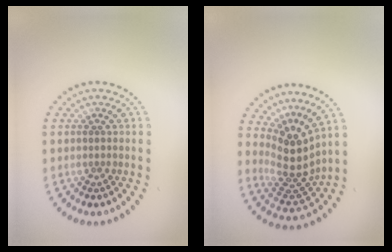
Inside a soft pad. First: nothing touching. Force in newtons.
{"total": 4.1, "press": 2.8, "slide": 3.1}